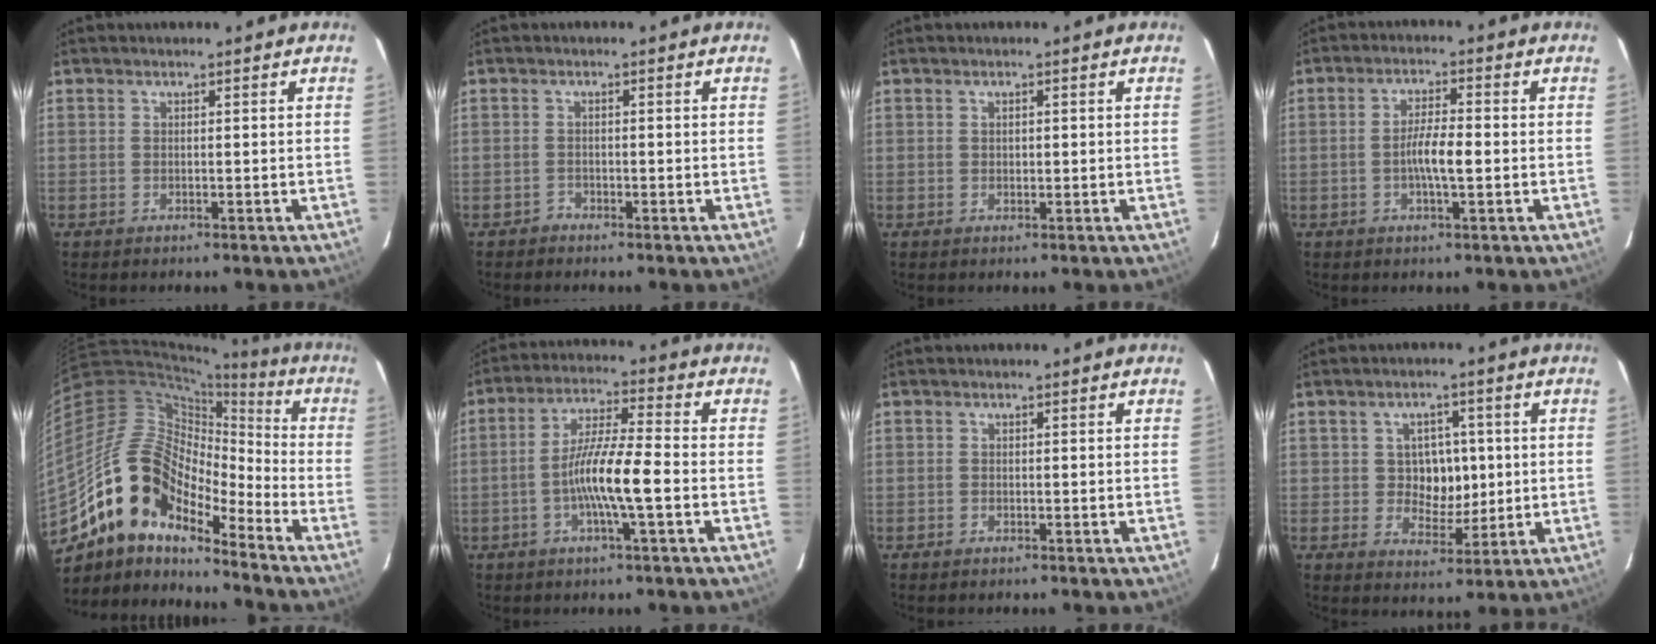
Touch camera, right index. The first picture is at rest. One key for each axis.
{"total": 1.0, "fx": -0.9, "fy": 0.4, "fz": -0.2, "tx": 0.004, "ty": 0.006, "tz": -0.018}
{"total": 1.1, "fx": 0.2, "fy": 0.8, "fz": 0.7, "tx": -0.010, "ty": 0.003, "tz": 0.003}
{"total": 5.1, "fx": -1.0, "fy": 0.9, "fz": 4.9, "tx": -0.090, "ty": 0.002, "tz": -0.017}
{"total": 16.3, "fx": -11.9, "fy": 7.2, "fz": 8.6, "tx": -0.151, "ty": 0.008, "tz": -0.234}
{"total": 9.8, "fx": -2.8, "fy": 0.4, "fz": 9.4, "tx": -0.182, "ty": 0.004, "tz": -0.055}
{"total": 0.6, "fx": -0.5, "fy": 0.3, "fz": 0.1, "tx": -0.003, "ty": 0.002, "tz": -0.011}
{"total": 6.6, "fx": 0.4, "fy": 5.5, "fz": 3.6, "tx": -0.060, "ty": 0.009, "tz": 0.014}